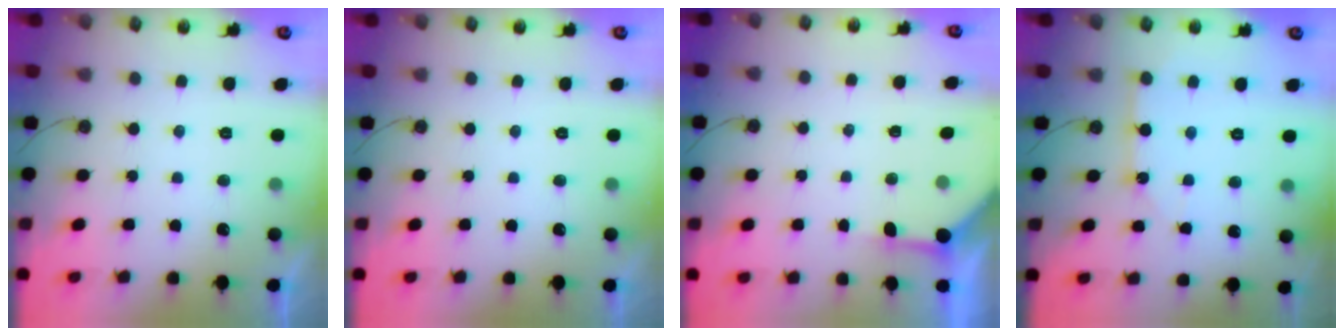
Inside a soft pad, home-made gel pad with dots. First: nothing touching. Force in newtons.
{"total": 0.0}
{"total": 3.7, "press": 3.7, "slide": 0.4}
{"total": 5.3, "press": 5.3, "slide": 0.1}